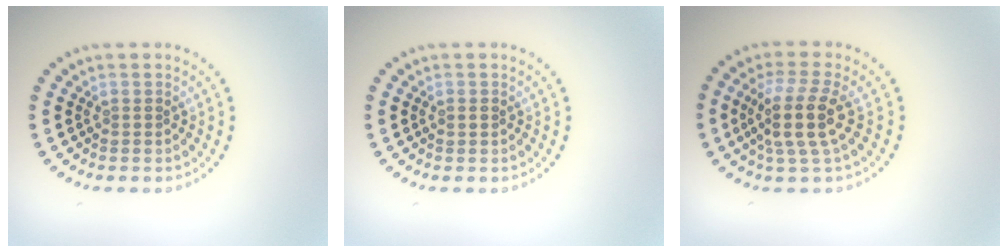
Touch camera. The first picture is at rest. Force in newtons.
{"total": 0.9, "press": 0.9, "slide": 0.1}
{"total": 4.1, "press": 3.3, "slide": 2.4}